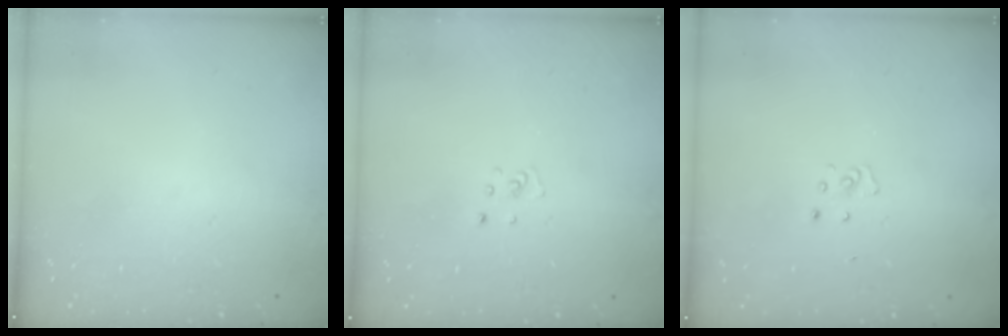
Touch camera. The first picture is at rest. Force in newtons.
{"total": 2.6, "press": 2.6, "slide": 0.3}
{"total": 2.6, "press": 2.6, "slide": 0.2}